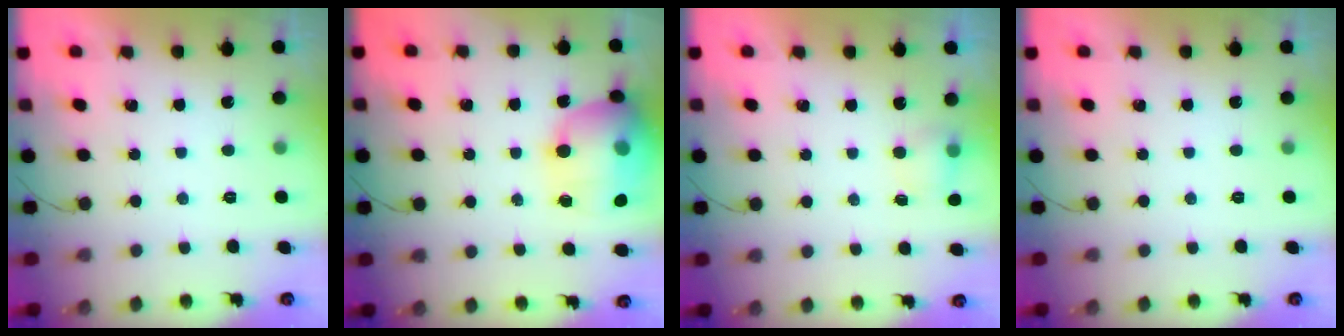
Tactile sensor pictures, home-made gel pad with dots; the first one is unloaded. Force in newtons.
{"total": 20.0, "press": 19.7, "slide": 3.2}
{"total": 4.3, "press": 4.1, "slide": 1.2}
{"total": 0.0}